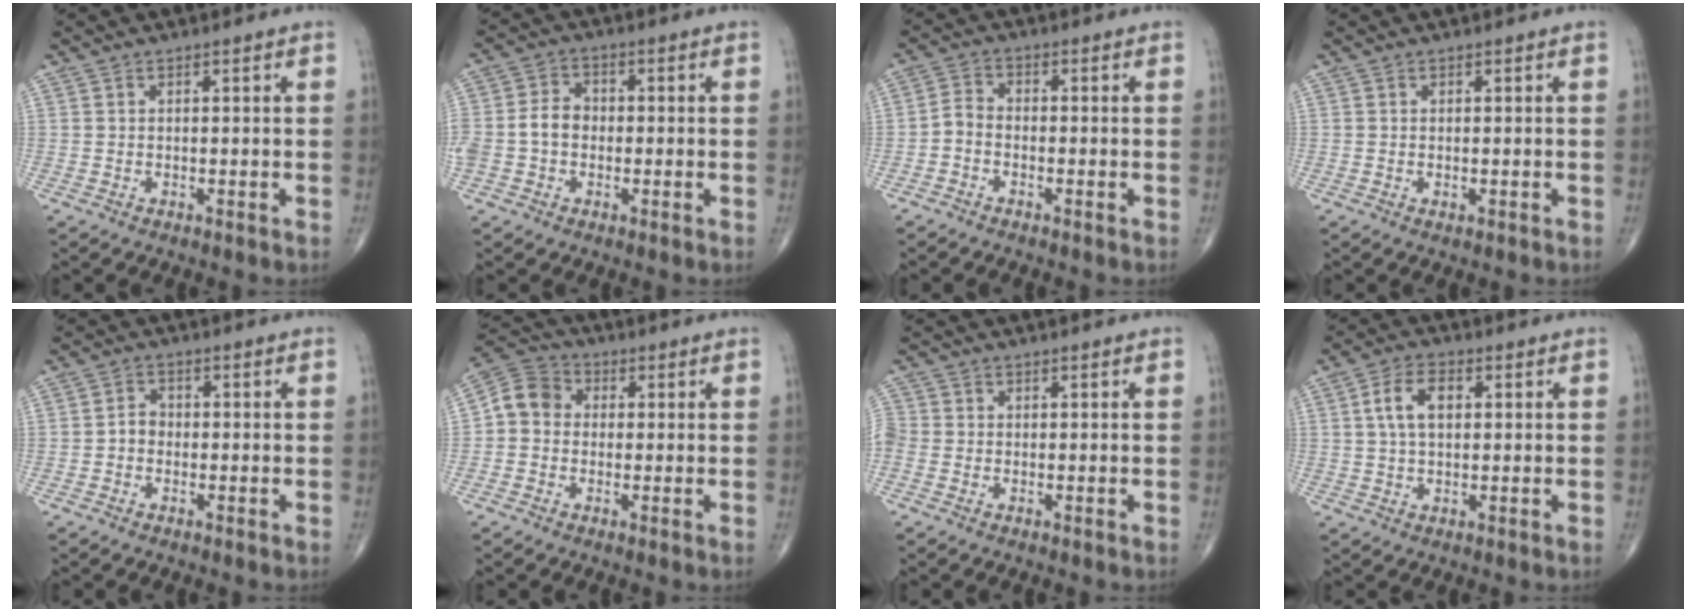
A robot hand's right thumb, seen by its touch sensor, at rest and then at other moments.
{"total": 7.1, "force": [-1.0, 5.6, 4.3], "torque": [-0.081, 0.026, -0.023]}
{"total": 3.1, "force": [-1.5, 2.1, 1.8], "torque": [-0.032, 0.018, -0.039]}
{"total": 0.7, "force": [-0.1, 0.4, 0.6], "torque": [-0.012, -0.002, -0.001]}
{"total": 2.6, "force": [-0.8, 2.2, 1.3], "torque": [-0.011, 0.010, -0.022]}
{"total": 7.3, "force": [-0.1, 6.3, 3.6], "torque": [-0.050, 0.025, -0.019]}
{"total": 3.9, "force": [-1.0, 3.2, 2.0], "torque": [-0.060, 0.006, -0.024]}
{"total": 6.6, "force": [1.3, 3.9, 5.2], "torque": [-0.091, 0.010, 0.021]}